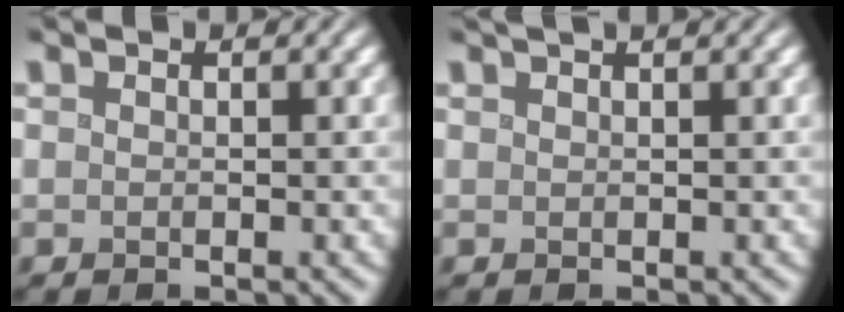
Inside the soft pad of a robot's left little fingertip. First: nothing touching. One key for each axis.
{"total": 2.0, "fx": 1.4, "fy": 0.6, "fz": 1.2, "tx": -0.009, "ty": 0.003, "tz": 0.006}